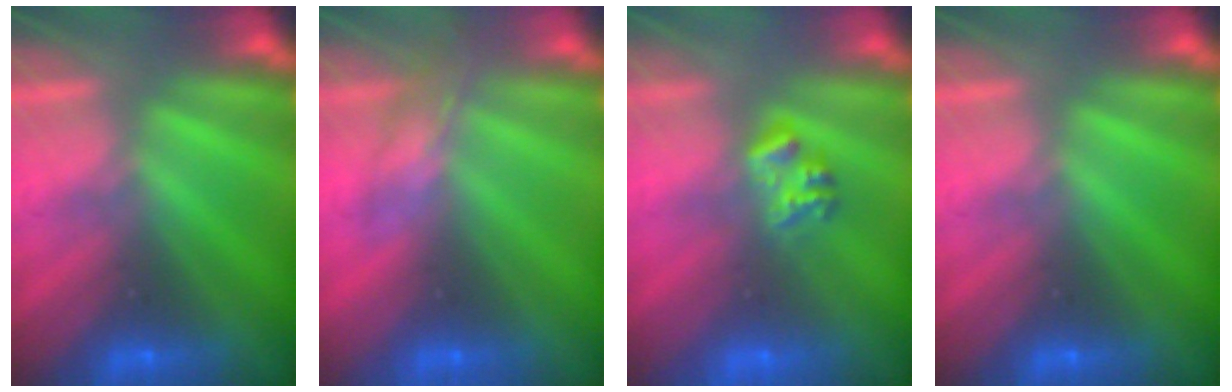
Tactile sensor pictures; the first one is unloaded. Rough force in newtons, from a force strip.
{"total": 2.3}
{"total": 2.3}
{"total": 0.0}